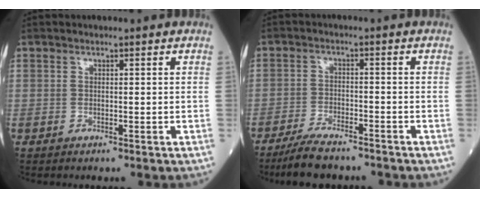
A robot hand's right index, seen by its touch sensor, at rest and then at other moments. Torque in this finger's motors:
{"motor_torque": [0.16, -0.12, 0.04, 0.02]}